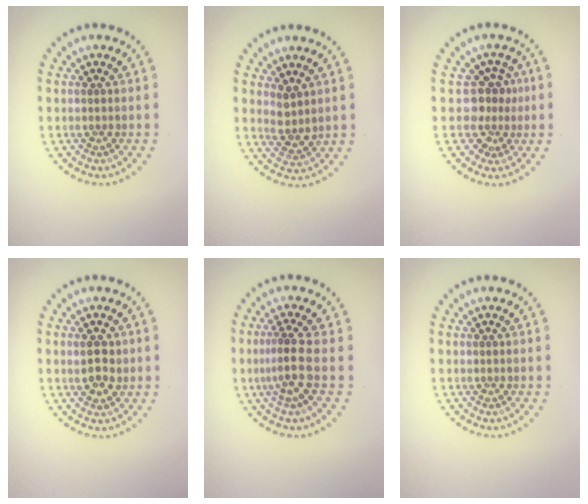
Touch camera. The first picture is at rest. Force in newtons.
{"total": 2.2, "press": 1.8, "slide": 1.3}
{"total": 2.8, "press": 2.0, "slide": 1.9}
{"total": 2.5, "press": 2.4, "slide": 0.3}
{"total": 2.8, "press": 2.0, "slide": 1.9}
{"total": 0.0}